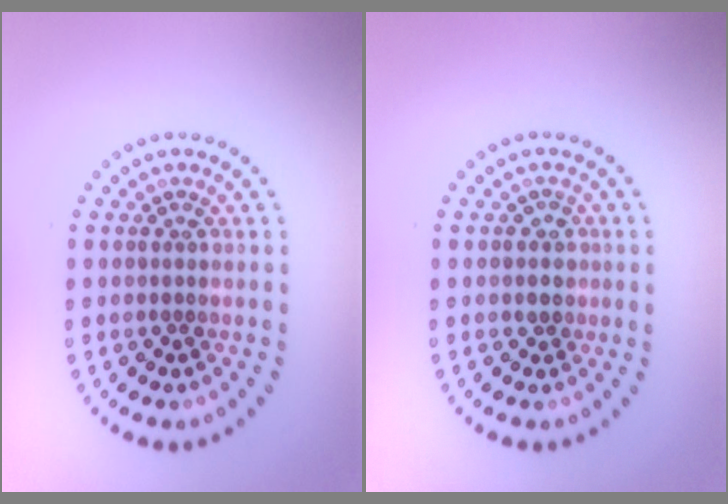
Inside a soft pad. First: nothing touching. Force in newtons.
{"total": 1.1, "press": 0.9, "slide": 0.6}